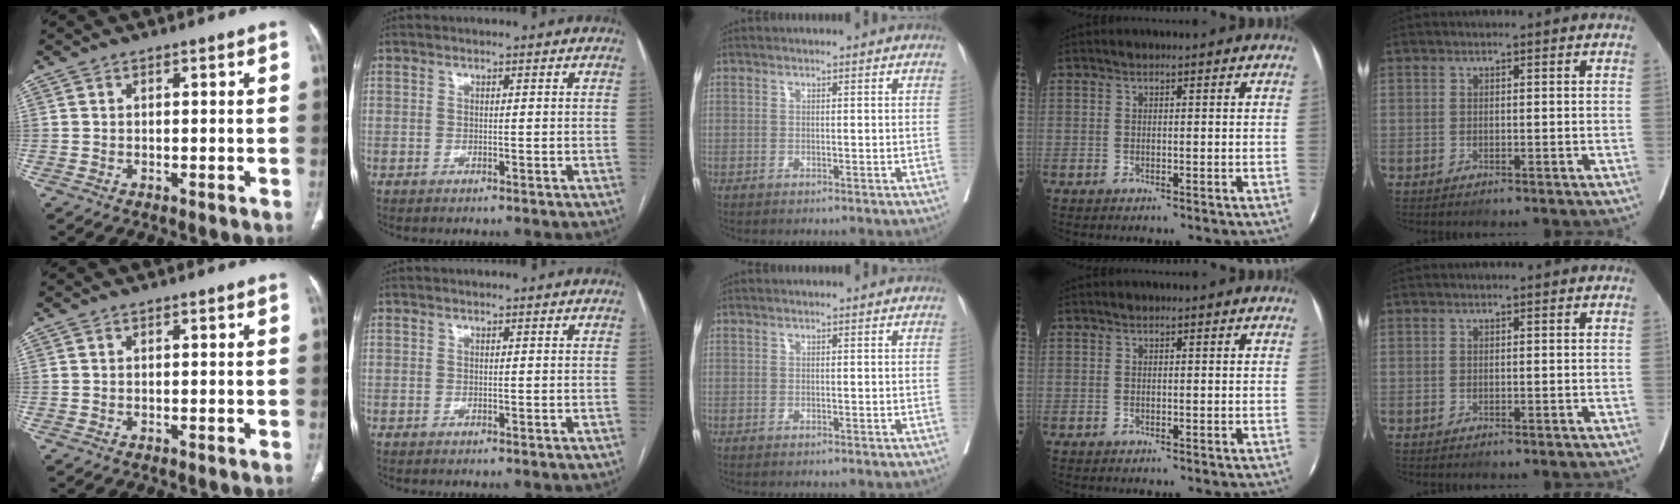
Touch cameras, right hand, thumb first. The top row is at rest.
{}